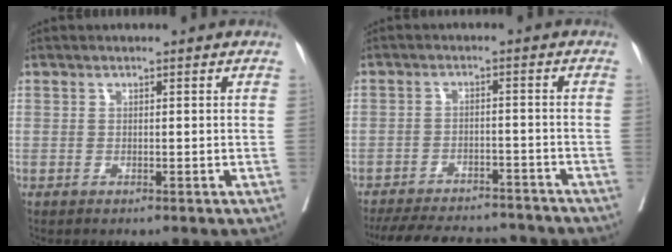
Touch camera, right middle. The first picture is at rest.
{"total": 16.0, "force": [-14.3, 5.1, 5.1], "torque": [-0.108, 0.002, -0.194]}